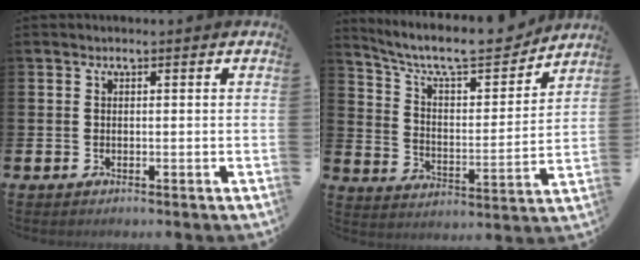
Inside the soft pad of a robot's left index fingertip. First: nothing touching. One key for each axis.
{"total": 10.0, "fx": 8.9, "fy": 2.5, "fz": 3.7, "tx": -0.100, "ty": -0.063, "tz": 0.151}